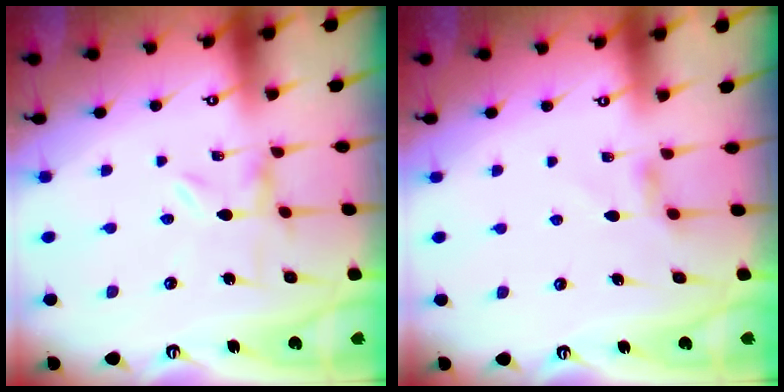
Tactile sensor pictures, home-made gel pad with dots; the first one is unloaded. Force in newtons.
{"total": 2.4, "press": 2.4, "slide": 0.4}